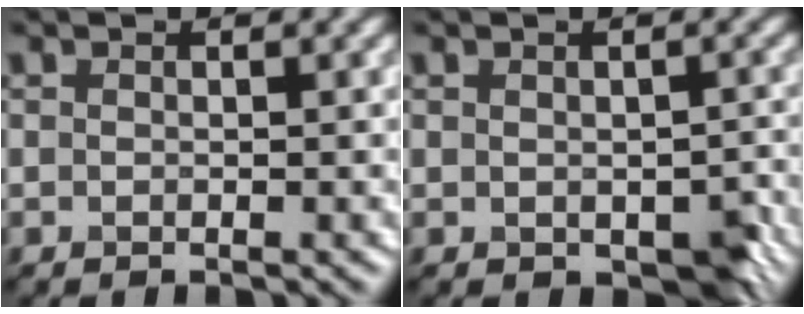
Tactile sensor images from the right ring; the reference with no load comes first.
{"total": 2.9, "force": [-0.8, 1.7, 2.2], "torque": [-0.032, -0.012, -0.002]}